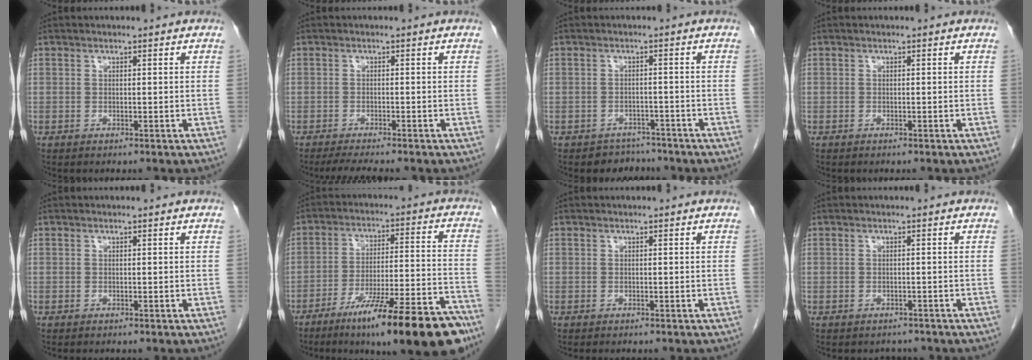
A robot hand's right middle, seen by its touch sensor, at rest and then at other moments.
{"total": 4.4, "force": [-3.8, 0.2, 2.3], "torque": [-0.035, -0.011, -0.059]}
{"total": 3.3, "force": [-2.8, 1.7, -0.6], "torque": [0.009, 0.009, -0.040]}
{"total": 0.0}
{"total": 0.0}
{"total": 19.8, "force": [-13.9, 1.4, 14.1], "torque": [-0.169, -0.001, -0.220]}
{"total": 0.0}
{"total": 1.8, "force": [-1.5, 1.0, 0.0], "torque": [-0.003, 0.001, -0.022]}